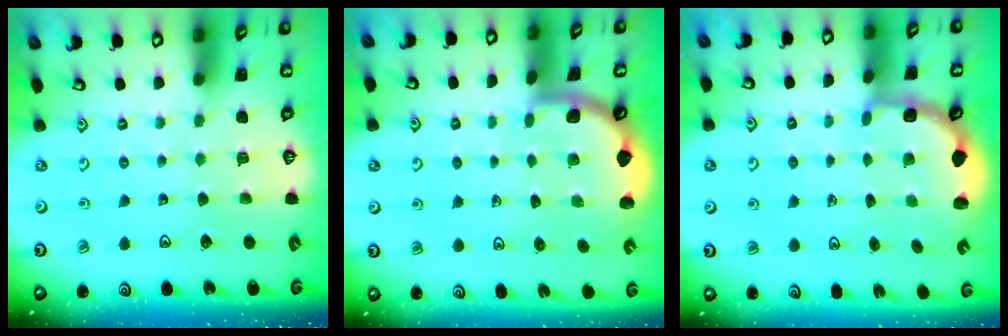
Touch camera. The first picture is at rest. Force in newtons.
{"total": 1.9, "press": 1.9, "slide": 0.0}
{"total": 3.0, "press": 2.6, "slide": 1.5}